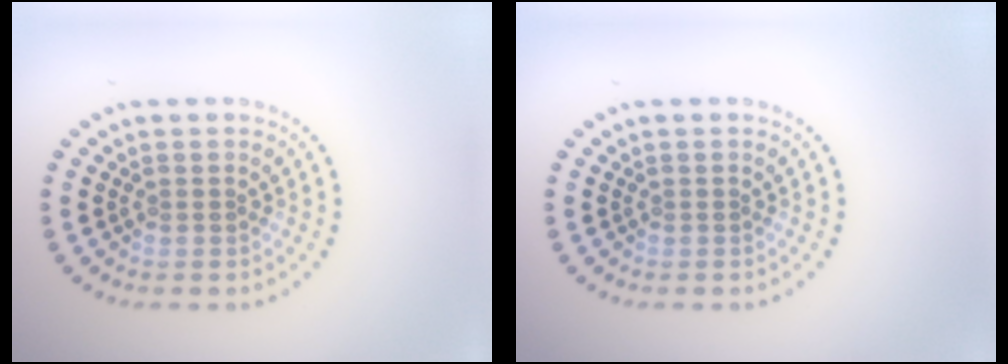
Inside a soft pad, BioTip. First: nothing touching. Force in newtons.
{"total": 0.0}